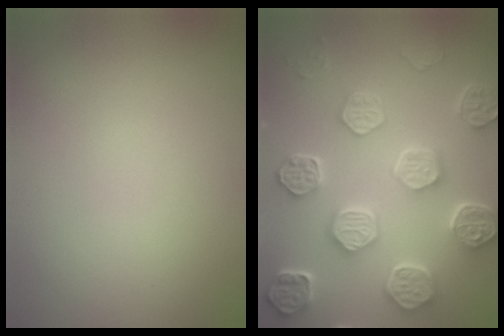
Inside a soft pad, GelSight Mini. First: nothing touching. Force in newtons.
{"total": 8.3, "press": 6.2, "slide": 5.6}